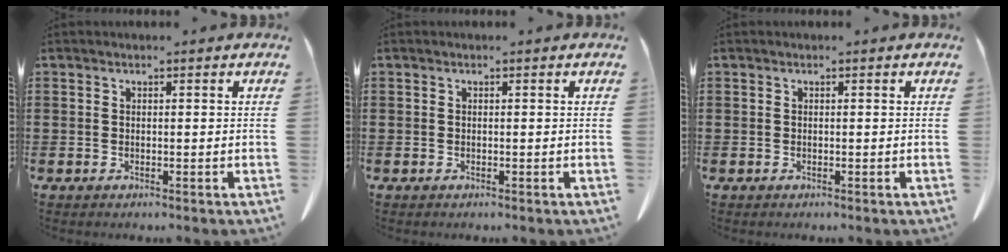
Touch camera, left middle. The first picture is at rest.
{"total": 0.0}
{"total": 0.0}